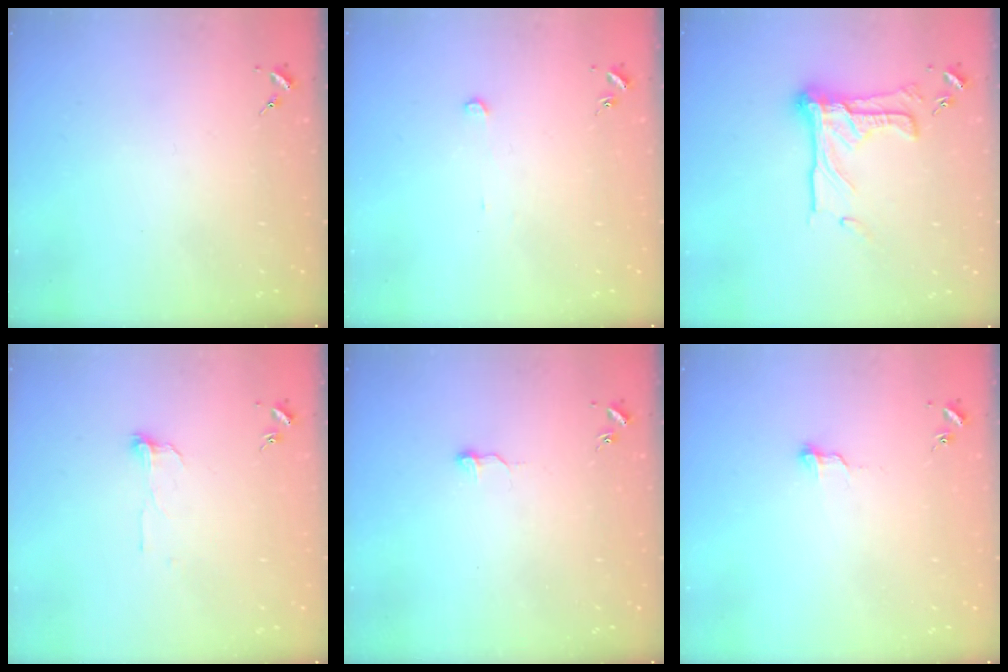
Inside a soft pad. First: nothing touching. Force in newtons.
{"total": 2.5, "press": 2.5, "slide": 0.1}
{"total": 16.2, "press": 16.0, "slide": 2.1}
{"total": 6.0, "press": 6.0, "slide": 0.5}
{"total": 4.6, "press": 4.5, "slide": 0.6}
{"total": 6.2, "press": 6.1, "slide": 0.5}